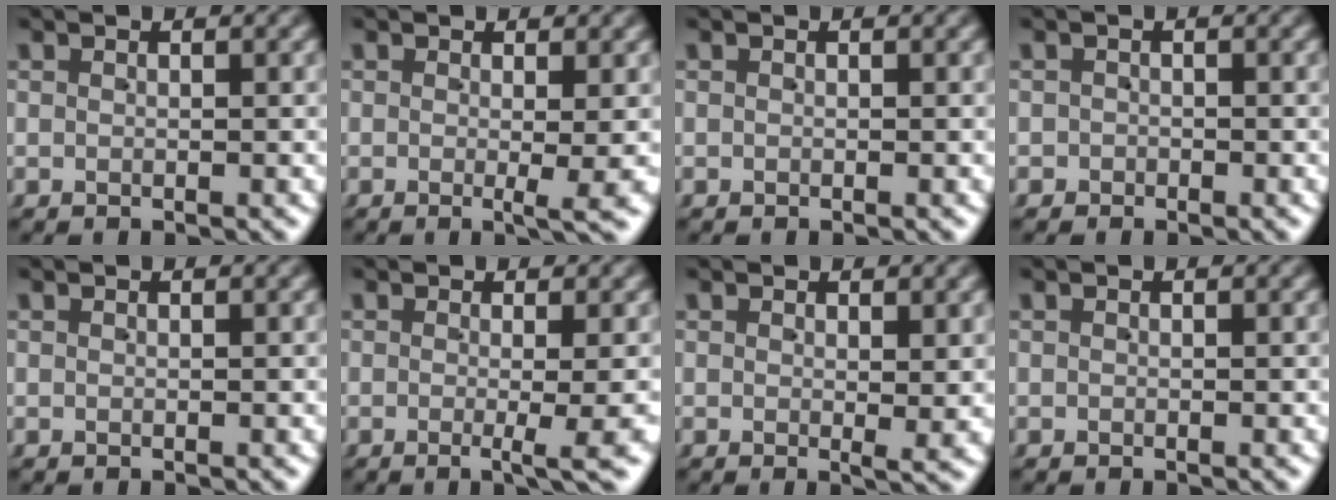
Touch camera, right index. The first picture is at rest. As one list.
[{"total": 2.3, "force": [-0.1, -0.2, 2.3], "torque": [-0.029, -0.004, -0.002]}, {"total": 0.0}, {"total": 1.2, "force": [-0.8, 0.7, -0.5], "torque": [0.014, -0.004, -0.016]}, {"total": 0.0}, {"total": 3.5, "force": [-0.7, 0.0, 3.4], "torque": [-0.040, -0.002, -0.013]}, {"total": 1.0, "force": [0.5, 0.0, 0.9], "torque": [-0.014, -0.009, 0.008]}, {"total": 0.0}]